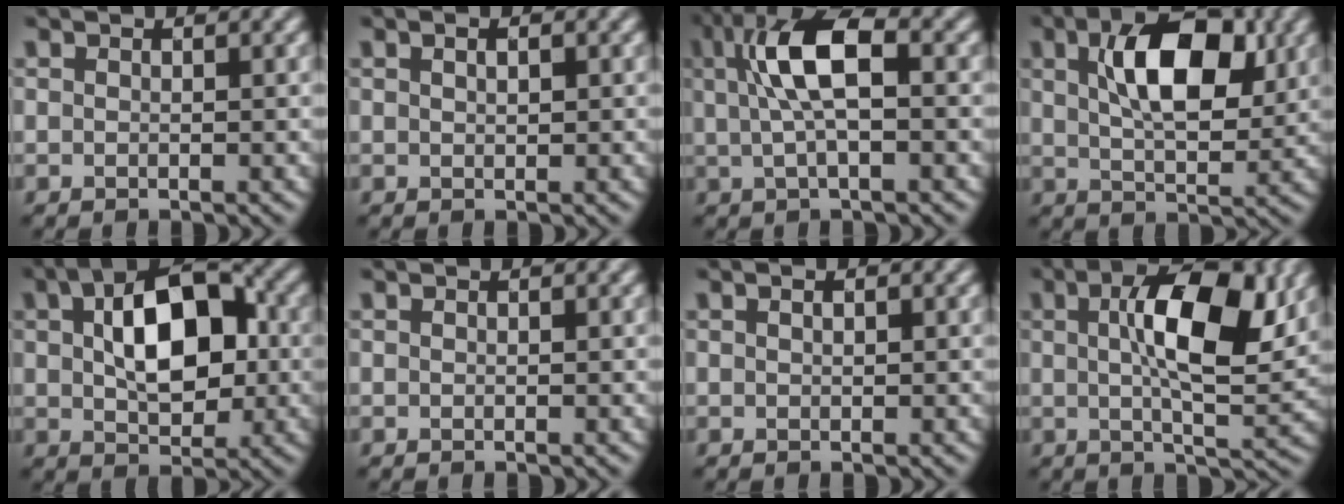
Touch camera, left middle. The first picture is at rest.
{"total": 0.6, "force": [0.3, 0.1, 0.5], "torque": [-0.013, -0.002, 0.010]}
{"total": 6.4, "force": [0.9, 2.2, 5.9], "torque": [-0.127, 0.012, 0.016]}
{"total": 8.3, "force": [2.2, 4.1, 6.9], "torque": [-0.119, 0.007, 0.037]}
{"total": 8.8, "force": [1.1, 5.1, 7.1], "torque": [-0.124, 0.014, 0.015]}
{"total": 0.0}
{"total": 0.0}
{"total": 9.0, "force": [1.9, 3.2, 8.2], "torque": [-0.130, 0.003, 0.032]}